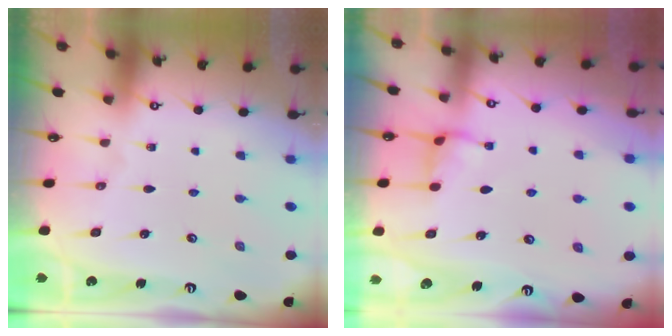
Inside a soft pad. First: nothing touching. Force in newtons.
{"total": 2.0, "press": 1.9, "slide": 0.7}